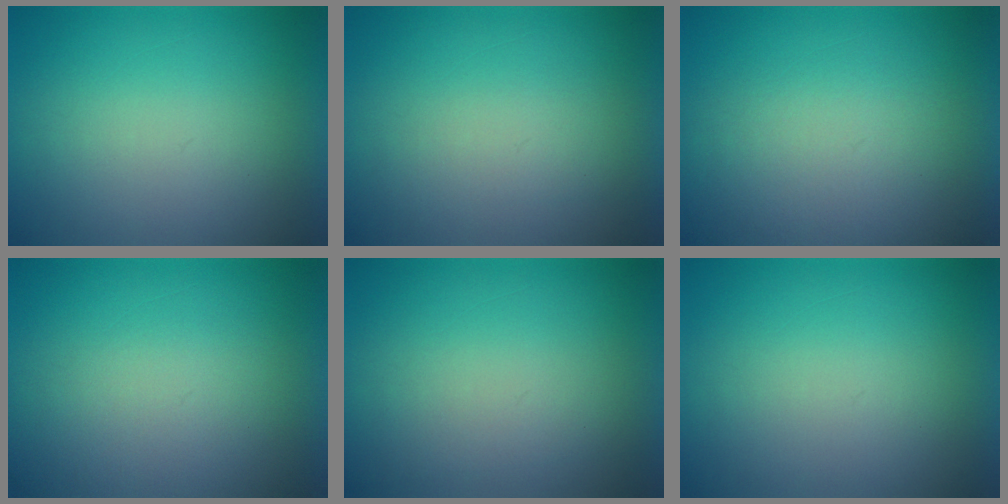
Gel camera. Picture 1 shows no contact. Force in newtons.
{"total": 1.4}
{"total": 4.2}
{"total": 2.2}
{"total": 1.0}
{"total": 0.0}